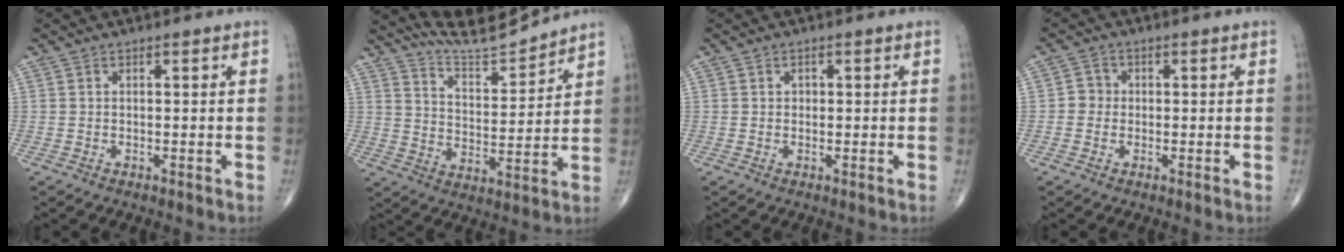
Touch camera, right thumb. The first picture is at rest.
{"total": 9.5, "force": [9.4, 0.3, 1.4], "torque": [-0.016, -0.065, 0.175]}
{"total": 0.8, "force": [0.1, 0.7, 0.4], "torque": [0.000, 0.002, 0.001]}
{"total": 2.5, "force": [-0.3, 2.3, 0.7], "torque": [0.004, 0.008, -0.011]}